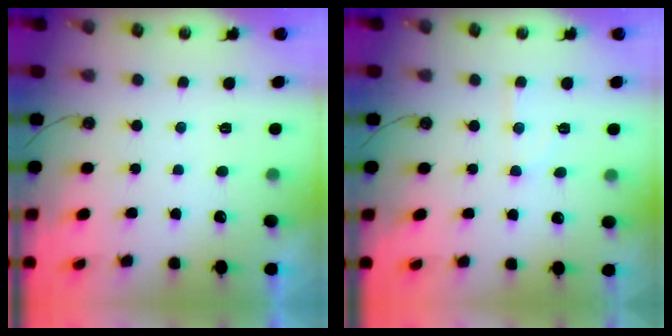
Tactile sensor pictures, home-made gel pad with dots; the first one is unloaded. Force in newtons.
{"total": 6.9, "press": 6.9, "slide": 0.2}